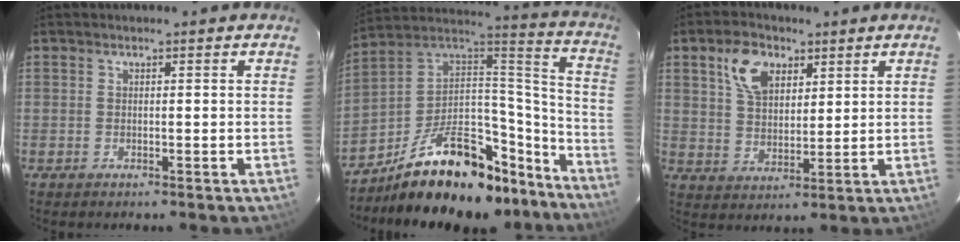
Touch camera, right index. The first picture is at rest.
{"total": 27.1, "force": [-19.2, 12.6, 14.4], "torque": [-0.227, 0.066, -0.272]}
{"total": 8.7, "force": [4.3, 5.3, 5.4], "torque": [-0.103, 0.019, 0.080]}